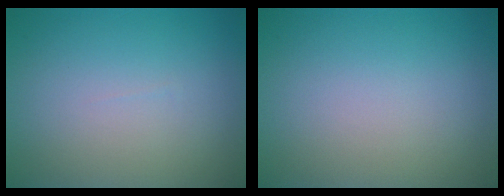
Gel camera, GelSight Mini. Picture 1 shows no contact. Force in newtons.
{"total": 0.0}